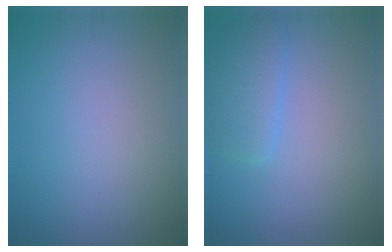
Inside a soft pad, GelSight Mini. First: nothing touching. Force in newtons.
{"total": 2.7, "press": 2.7, "slide": 0.0}